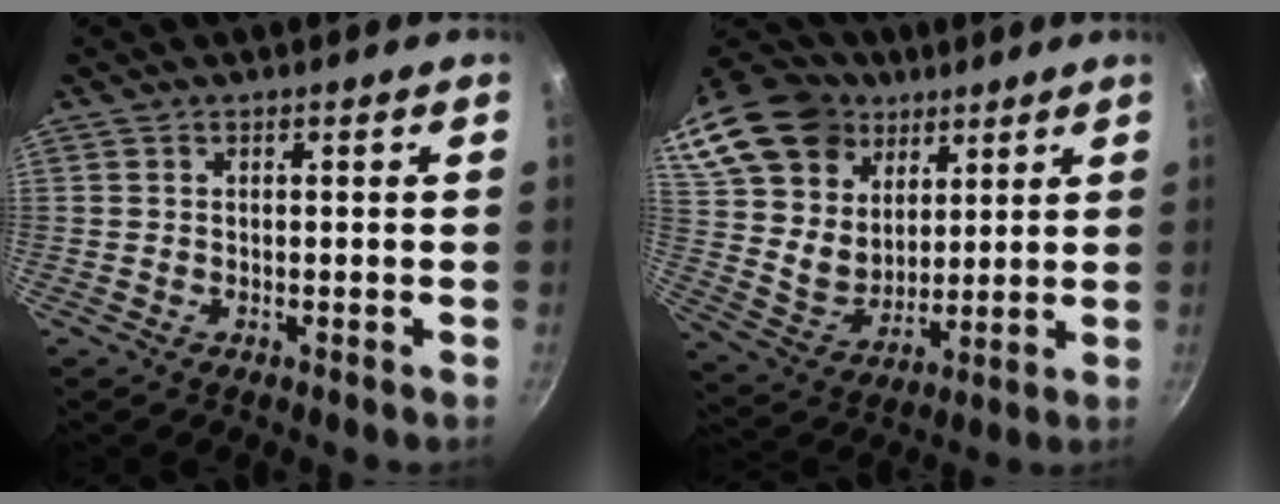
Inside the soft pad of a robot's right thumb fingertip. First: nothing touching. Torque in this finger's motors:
{"motor_torque": [0.06, 2.33, 0.48, -0.25, 0.18]}